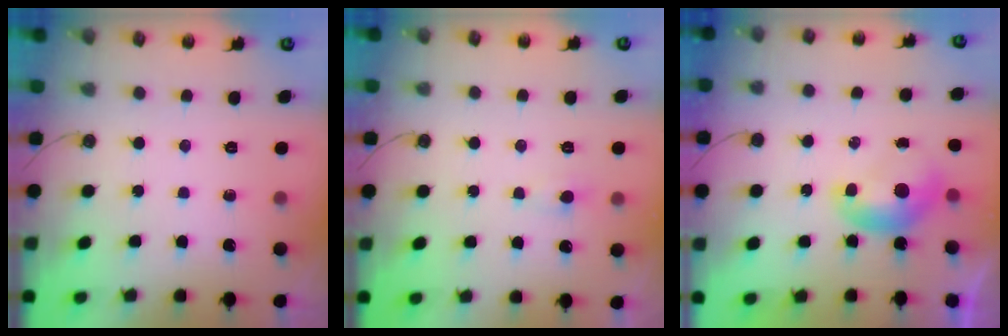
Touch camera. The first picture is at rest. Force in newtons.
{"total": 0.8, "press": 0.6, "slide": 0.5}
{"total": 0.0}